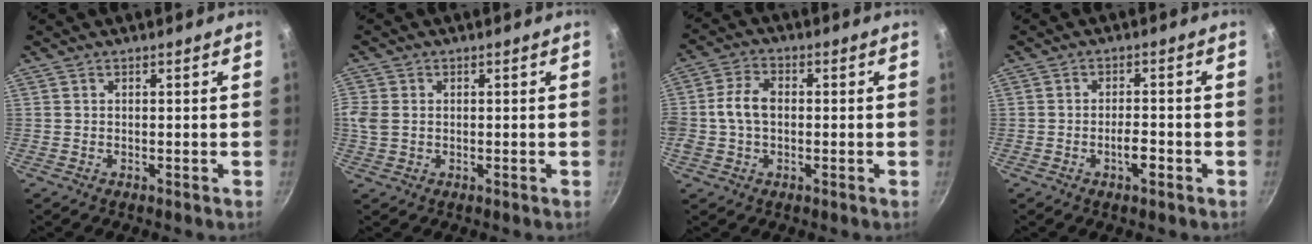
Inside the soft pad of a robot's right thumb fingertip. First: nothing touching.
{"total": 4.4, "force": [0.3, 3.6, 2.7], "torque": [-0.057, 0.003, 0.005]}
{"total": 7.1, "force": [-0.1, 4.8, 5.2], "torque": [-0.098, 0.020, -0.012]}
{"total": 3.7, "force": [-1.7, 1.5, 3.0], "torque": [-0.042, 0.015, -0.027]}